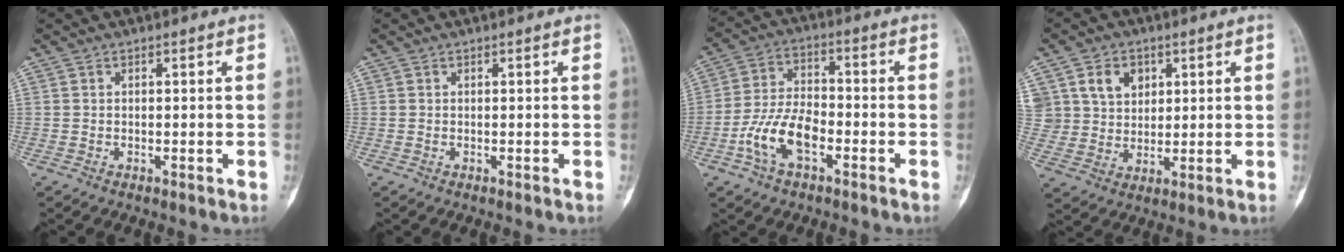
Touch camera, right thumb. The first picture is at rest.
{"total": 0.0}
{"total": 10.5, "force": [-4.1, 5.5, 7.9], "torque": [-0.152, 0.032, -0.080]}
{"total": 9.2, "force": [3.8, 7.5, 3.6], "torque": [-0.038, -0.013, 0.076]}